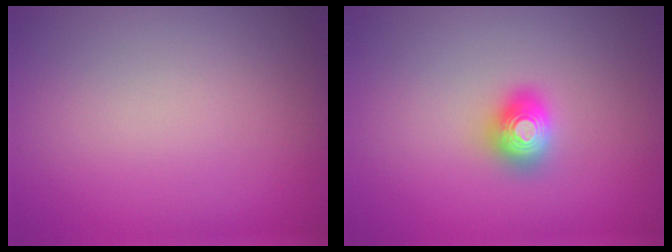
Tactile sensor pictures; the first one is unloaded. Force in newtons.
{"total": 2.0, "press": 2.0, "slide": 0.2}